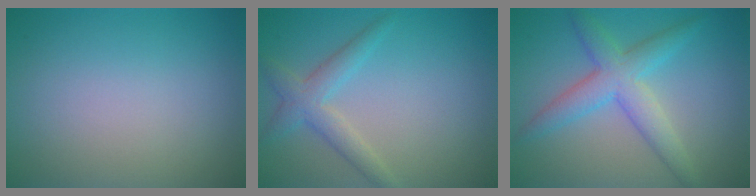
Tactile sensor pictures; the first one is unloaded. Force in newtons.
{"total": 2.8, "press": 2.8, "slide": 0.1}
{"total": 4.6, "press": 4.6, "slide": 0.2}